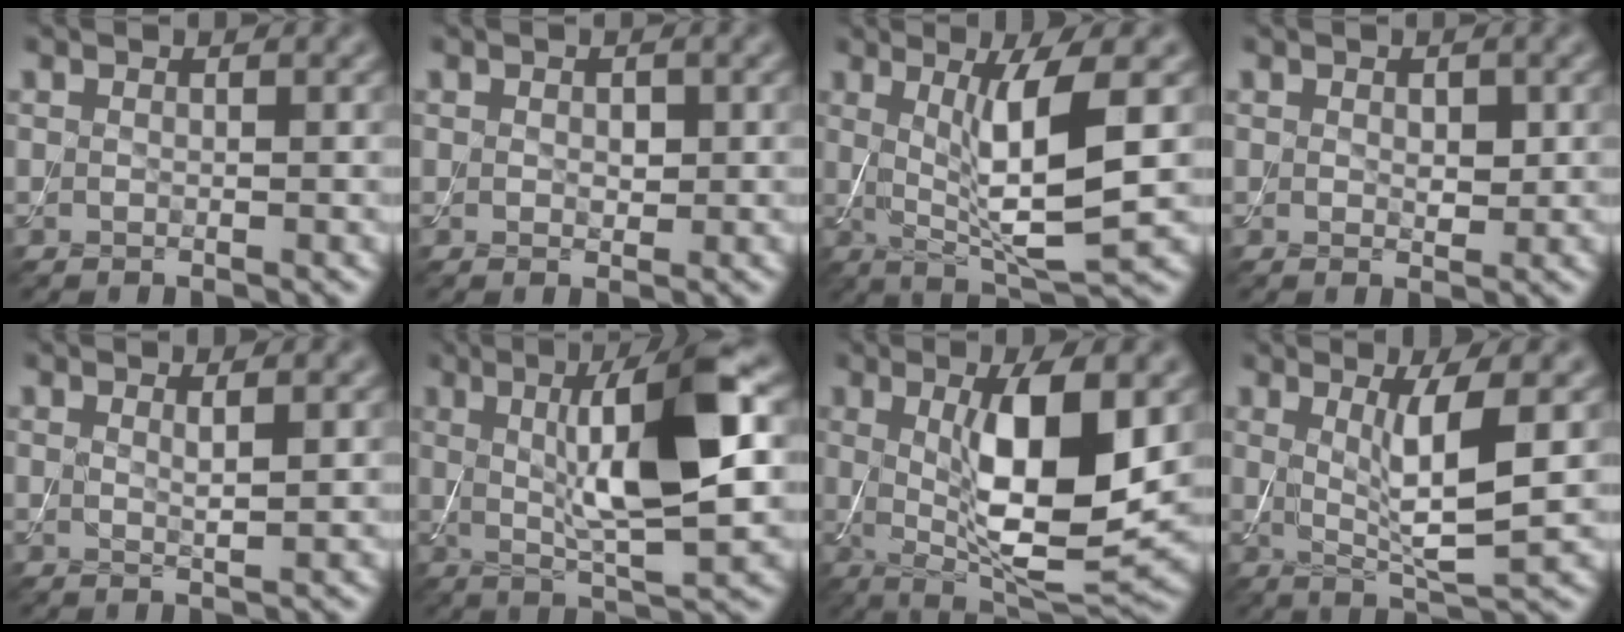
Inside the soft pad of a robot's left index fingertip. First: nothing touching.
{"total": 1.0, "force": [0.1, 0.7, 0.8], "torque": [-0.011, -0.002, 0.002]}
{"total": 7.6, "force": [0.8, 1.5, 7.4], "torque": [-0.125, -0.011, 0.023]}
{"total": 1.5, "force": [0.2, 0.9, 1.2], "torque": [-0.017, -0.003, 0.006]}
{"total": 1.3, "force": [0.6, 0.3, 1.1], "torque": [-0.014, -0.002, 0.007]}
{"total": 9.9, "force": [1.3, 2.2, 9.6], "torque": [-0.152, 0.001, 0.028]}
{"total": 10.0, "force": [1.0, 2.9, 9.6], "torque": [-0.153, -0.013, 0.024]}
{"total": 5.2, "force": [1.0, 0.8, 5.1], "torque": [-0.090, -0.010, 0.023]}